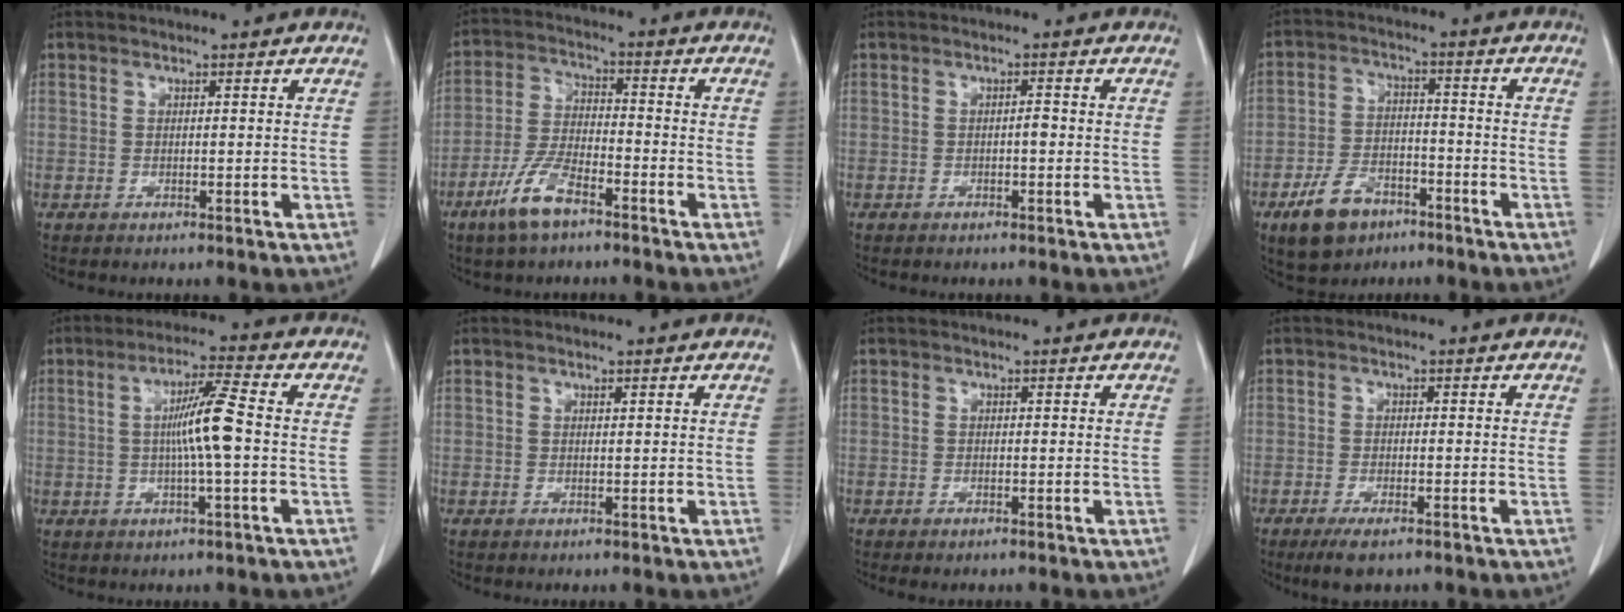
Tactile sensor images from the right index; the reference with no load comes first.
{"total": 8.3, "force": [-5.4, 2.4, 5.8], "torque": [-0.129, -0.006, -0.104]}
{"total": 0.9, "force": [-0.1, 0.2, 0.8], "torque": [-0.009, 0.004, -0.001]}
{"total": 8.8, "force": [-5.4, 5.1, 4.6], "torque": [-0.096, 0.005, -0.091]}
{"total": 7.3, "force": [0.0, -0.3, 7.3], "torque": [-0.128, 0.005, 0.000]}
{"total": 0.0}
{"total": 0.7, "force": [-0.5, 0.2, 0.4], "torque": [-0.008, -0.002, -0.005]}
{"total": 4.0, "force": [-2.8, 1.0, 2.7], "torque": [-0.051, -0.007, -0.044]}